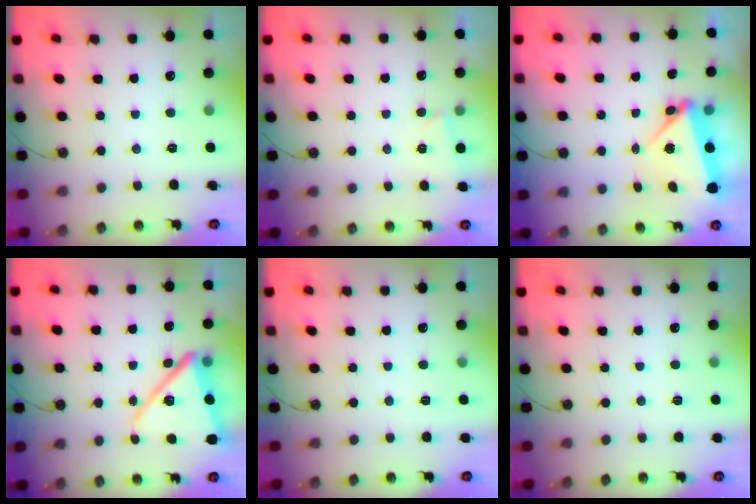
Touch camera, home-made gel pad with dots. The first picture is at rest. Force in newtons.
{"total": 1.7, "press": 1.7, "slide": 0.5}
{"total": 6.4, "press": 6.1, "slide": 1.8}
{"total": 16.4, "press": 16.3, "slide": 1.9}
{"total": 1.6, "press": 1.5, "slide": 0.5}
{"total": 1.6, "press": 1.5, "slide": 0.5}